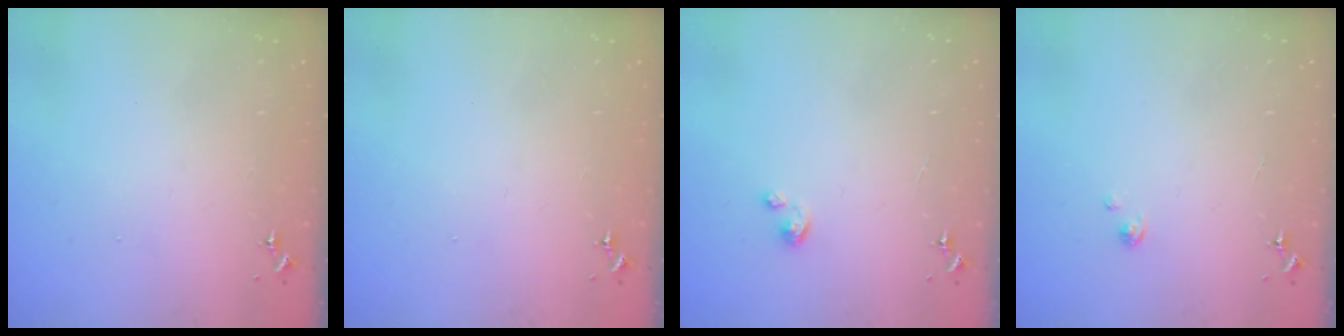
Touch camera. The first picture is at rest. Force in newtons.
{"total": 0.0}
{"total": 2.1, "press": 2.1, "slide": 0.1}
{"total": 1.0, "press": 1.0, "slide": 0.1}